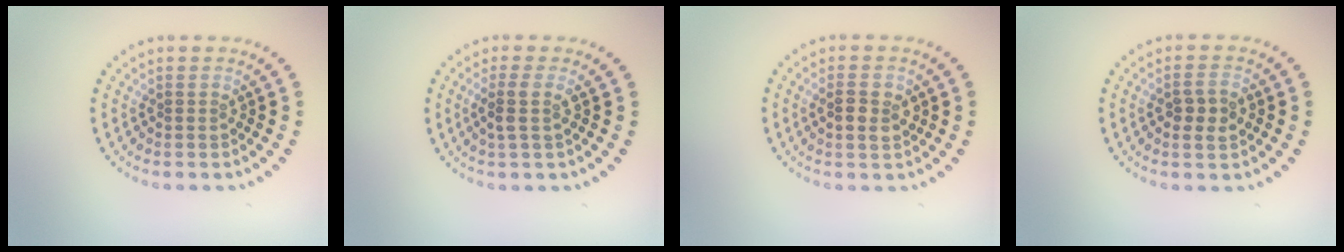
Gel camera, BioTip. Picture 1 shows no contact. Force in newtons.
{"total": 1.8, "press": 1.6, "slide": 0.9}
{"total": 2.4, "press": 2.4, "slide": 0.4}
{"total": 2.4, "press": 2.4, "slide": 0.4}